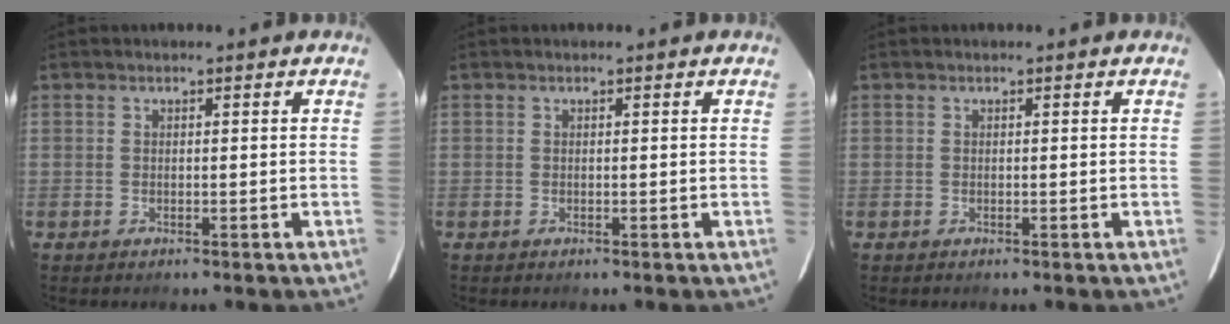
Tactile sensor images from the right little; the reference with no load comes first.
{"total": 0.0}
{"total": 0.0}